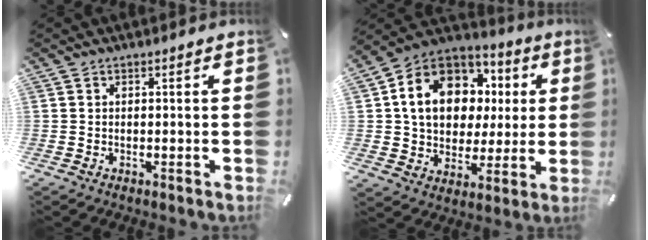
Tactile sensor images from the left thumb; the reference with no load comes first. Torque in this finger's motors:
{"motor_torque": [1.97, 3.04, 1.57, -1.20, 0.23]}